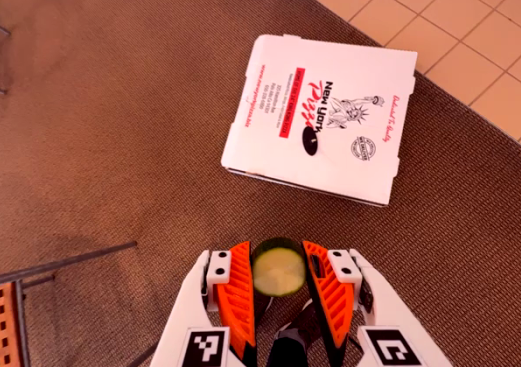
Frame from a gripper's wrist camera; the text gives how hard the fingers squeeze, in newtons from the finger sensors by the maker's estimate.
{"total": 9.7, "left": 9.9, "right": 9.4}